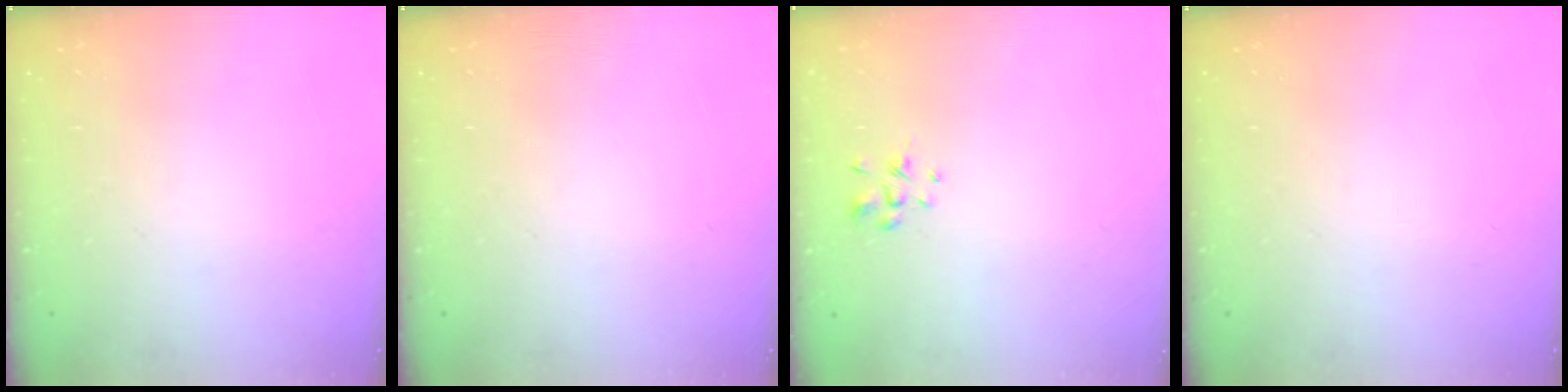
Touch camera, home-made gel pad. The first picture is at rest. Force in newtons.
{"total": 0.0}
{"total": 1.3, "press": 1.1, "slide": 0.5}
{"total": 0.0}